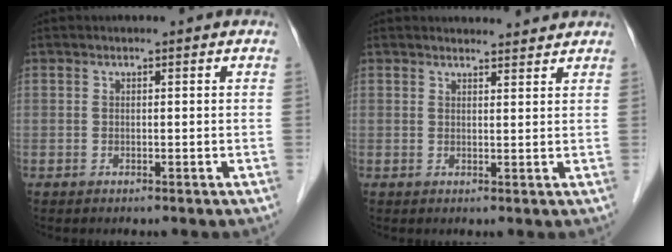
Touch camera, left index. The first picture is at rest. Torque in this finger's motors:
{"motor_torque": [0.10, -0.11, -0.03, -0.02]}